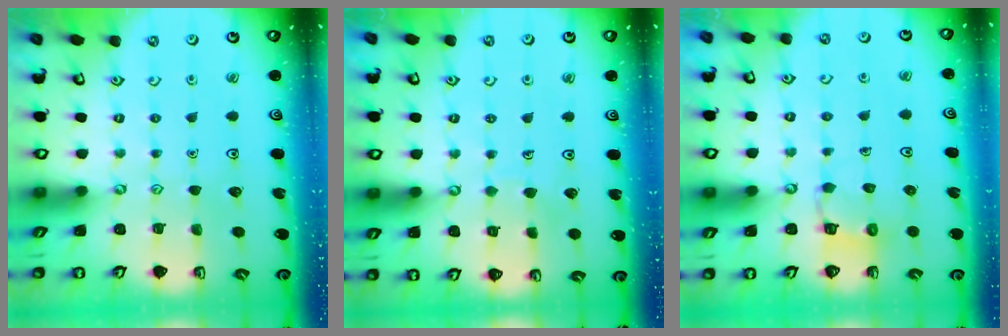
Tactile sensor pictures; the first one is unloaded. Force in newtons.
{"total": 3.5, "press": 3.5, "slide": 0.2}
{"total": 7.7, "press": 7.7, "slide": 0.2}